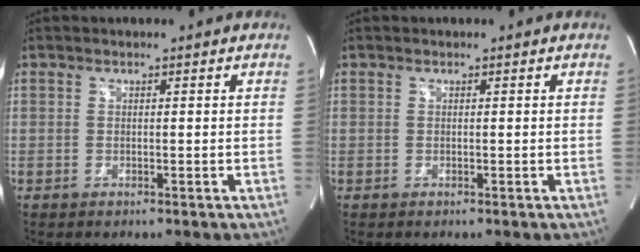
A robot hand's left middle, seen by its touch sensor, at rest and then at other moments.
{"total": 0.0}